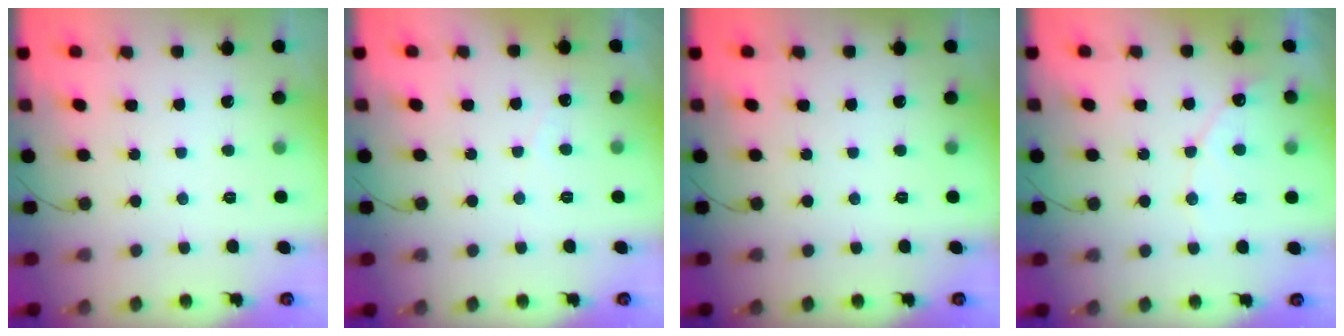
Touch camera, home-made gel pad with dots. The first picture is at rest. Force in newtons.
{"total": 1.9, "press": 1.9, "slide": 0.2}
{"total": 0.0}
{"total": 6.3, "press": 6.3, "slide": 0.3}